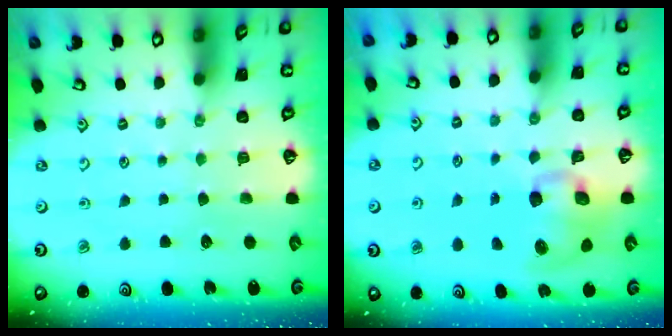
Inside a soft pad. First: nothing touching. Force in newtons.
{"total": 10.0, "press": 9.8, "slide": 1.6}